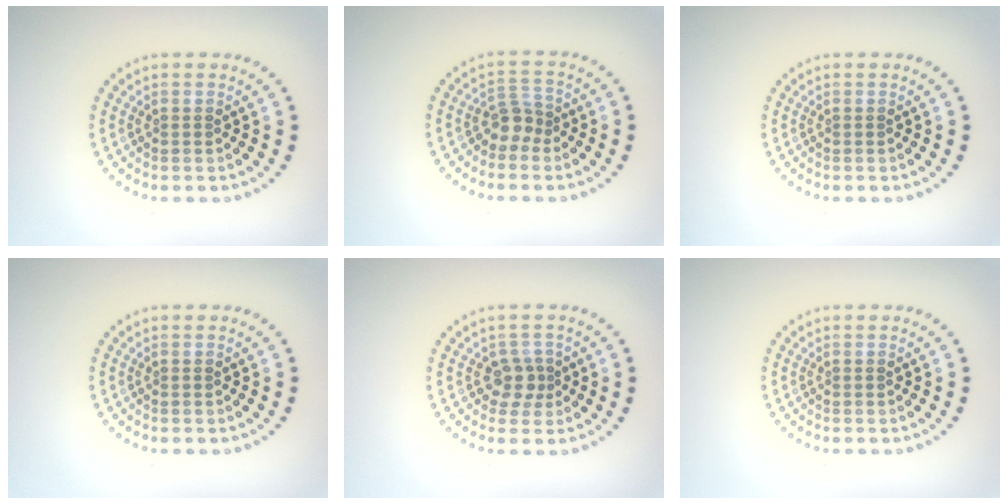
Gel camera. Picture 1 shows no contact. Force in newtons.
{"total": 2.2, "press": 1.7, "slide": 1.3}
{"total": 0.0}
{"total": 0.0}
{"total": 2.0, "press": 1.6, "slide": 1.2}
{"total": 0.0}